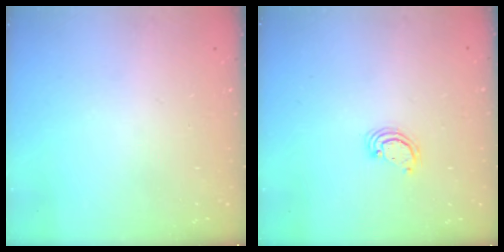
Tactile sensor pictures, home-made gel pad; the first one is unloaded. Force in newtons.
{"total": 2.3, "press": 2.3, "slide": 0.3}